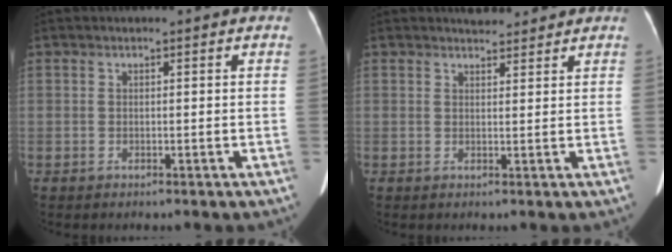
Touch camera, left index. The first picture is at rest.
{"total": 3.0, "force": [2.9, 0.9, 0.5], "torque": [-0.008, 0.009, 0.042]}